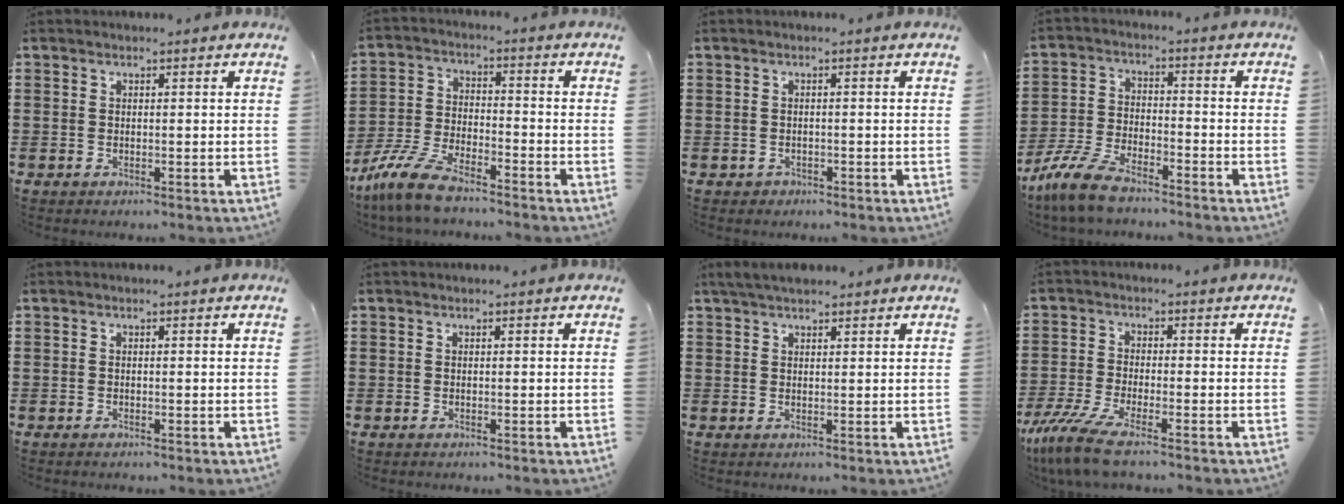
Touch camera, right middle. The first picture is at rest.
{"total": 8.7, "force": [-7.4, 1.4, 4.3], "torque": [-0.100, 0.005, -0.146]}
{"total": 0.6, "force": [-0.4, 0.4, 0.1], "torque": [-0.004, 0.000, -0.009]}
{"total": 7.8, "force": [-6.7, 1.5, 3.6], "torque": [-0.092, 0.000, -0.134]}
{"total": 0.0}
{"total": 0.0}
{"total": 2.5, "force": [2.2, 0.7, 0.9], "torque": [-0.023, 0.005, 0.042]}
{"total": 7.0, "force": [-5.1, 1.0, 4.6], "torque": [-0.115, -0.020, -0.101]}